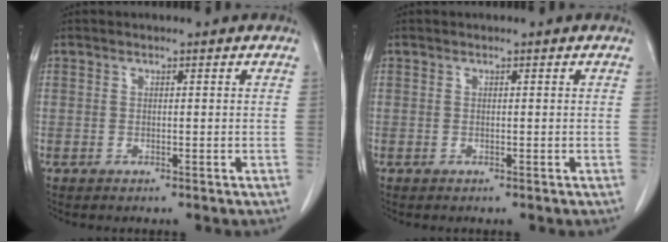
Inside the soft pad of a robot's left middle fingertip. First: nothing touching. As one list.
[{"total": 0.0}]